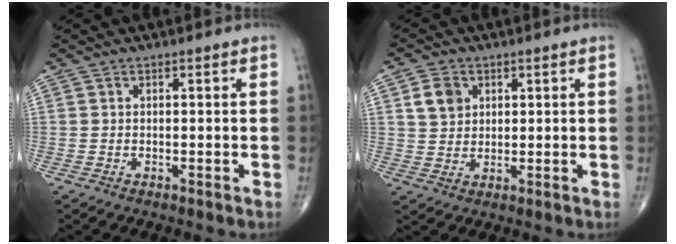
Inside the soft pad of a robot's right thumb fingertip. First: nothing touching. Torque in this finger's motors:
{"motor_torque": [-0.59, 0.58, 0.22, -0.01, 0.01]}